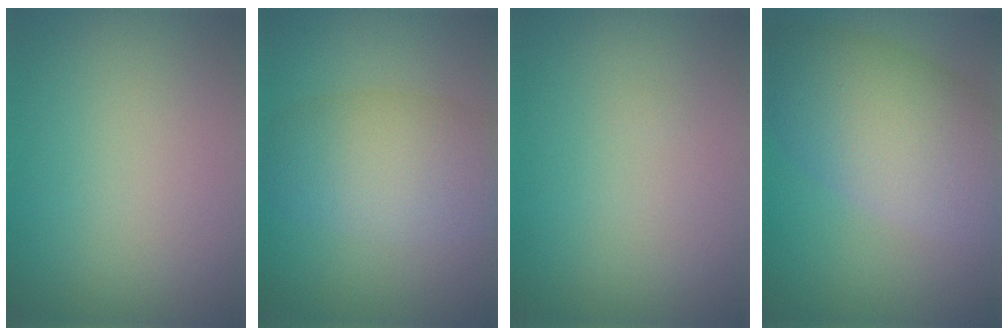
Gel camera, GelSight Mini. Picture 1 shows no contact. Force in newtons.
{"total": 6.3, "press": 6.3, "slide": 0.3}
{"total": 0.0}
{"total": 8.9, "press": 8.9, "slide": 0.5}